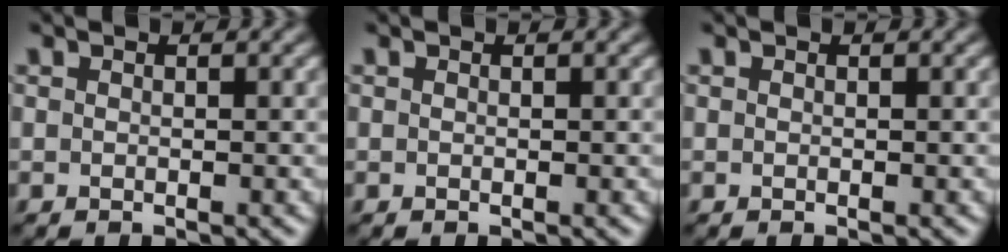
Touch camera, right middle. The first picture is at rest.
{"total": 0.0}
{"total": 0.0}